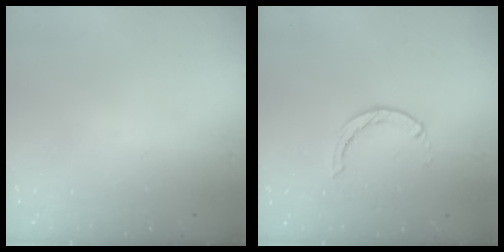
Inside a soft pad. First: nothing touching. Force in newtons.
{"total": 0.6, "press": 0.6, "slide": 0.2}